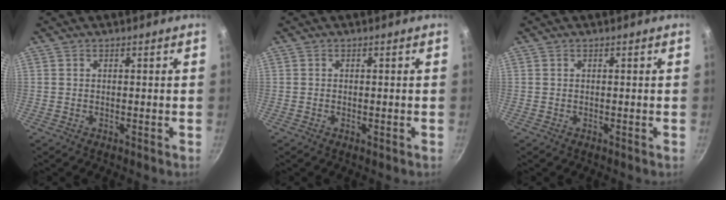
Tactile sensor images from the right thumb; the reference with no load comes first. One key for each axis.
{"total": 0.6, "fx": -0.2, "fy": 0.3, "fz": 0.5, "tx": -0.008, "ty": 0.001, "tz": -0.003}
{"total": 0.0}